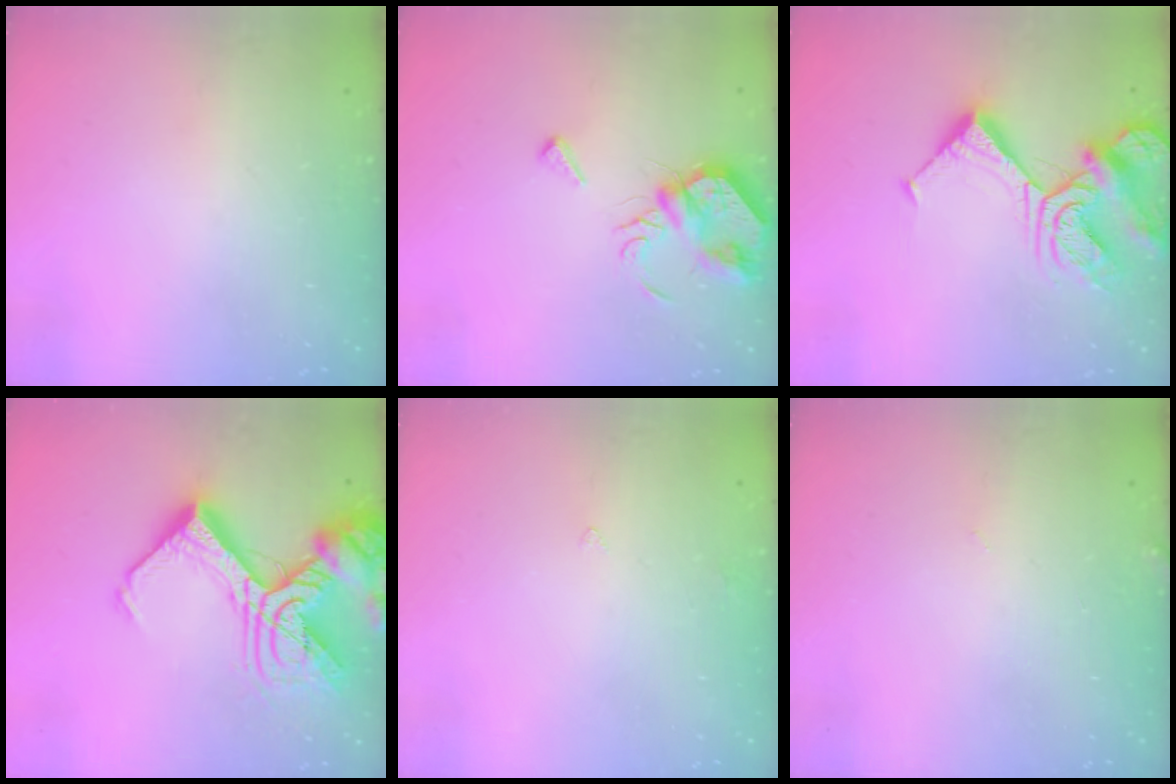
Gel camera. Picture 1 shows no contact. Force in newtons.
{"total": 8.4, "press": 8.3, "slide": 0.8}
{"total": 12.8, "press": 12.6, "slide": 2.2}
{"total": 24.6, "press": 24.4, "slide": 3.2}
{"total": 2.7, "press": 2.6, "slide": 0.5}
{"total": 3.2, "press": 3.2, "slide": 0.2}